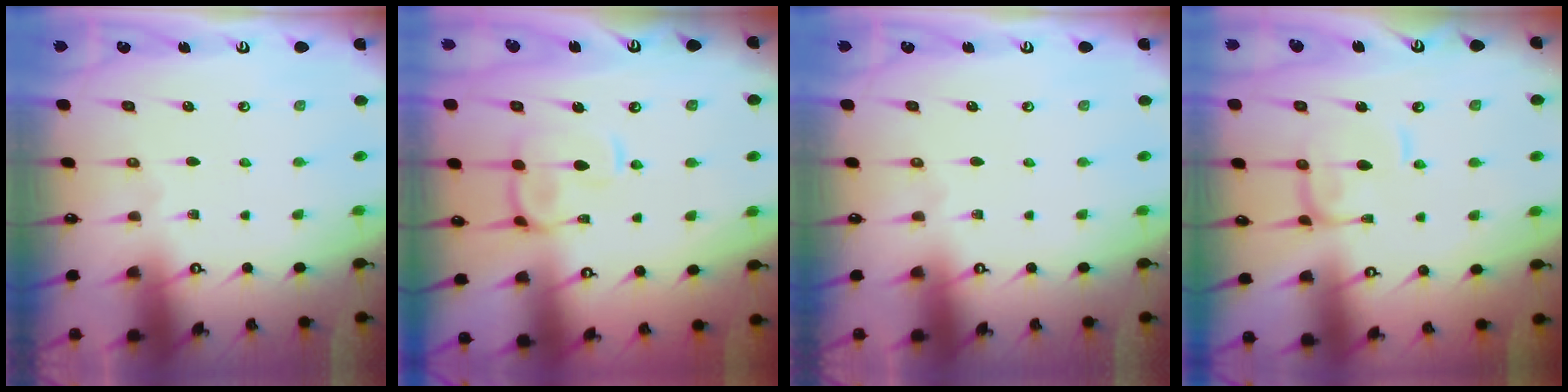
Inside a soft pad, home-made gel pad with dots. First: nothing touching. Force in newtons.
{"total": 4.4, "press": 4.2, "slide": 1.3}
{"total": 0.0}
{"total": 1.0, "press": 0.9, "slide": 0.4}